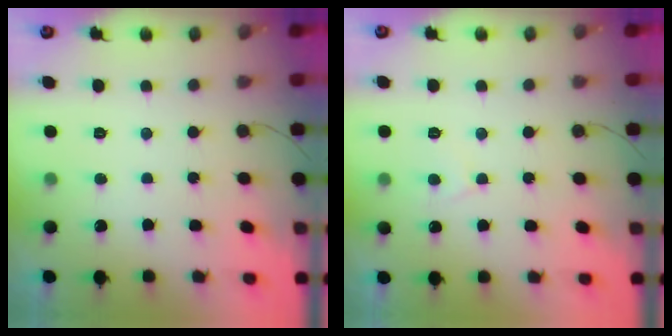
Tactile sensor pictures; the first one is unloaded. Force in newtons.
{"total": 3.4, "press": 3.3, "slide": 0.4}